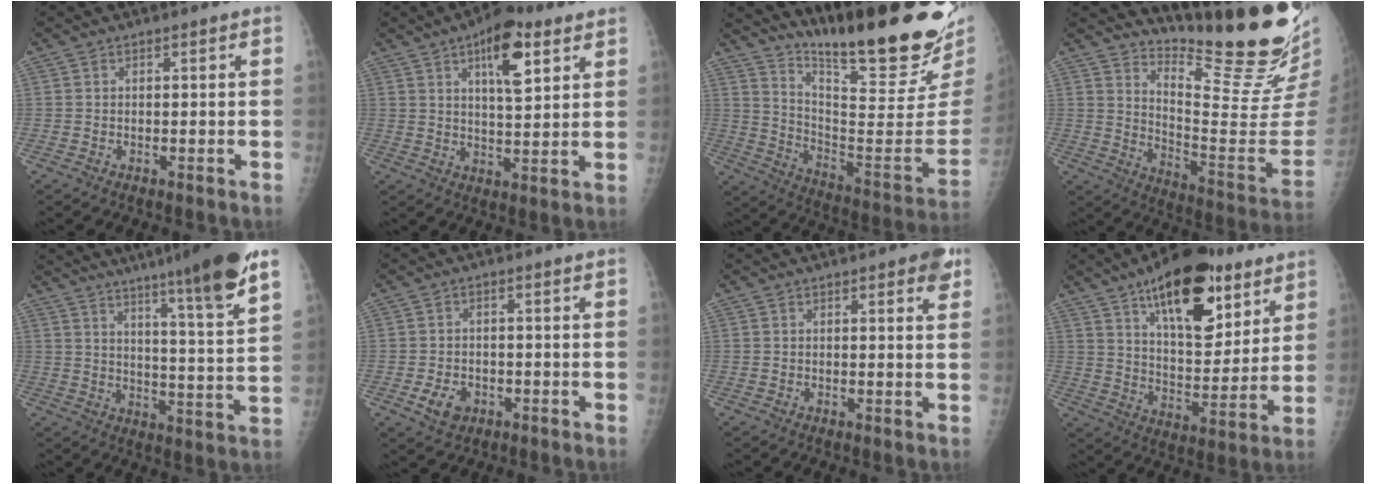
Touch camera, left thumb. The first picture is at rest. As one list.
[{"total": 10.6, "force": [5.3, 3.9, 8.3], "torque": [-0.110, -0.021, 0.081]}, {"total": 29.1, "force": [21.7, 4.9, 18.7], "torque": [-0.260, -0.145, 0.321]}, {"total": 22.4, "force": [19.7, 2.0, 10.4], "torque": [-0.126, -0.196, 0.277]}, {"total": 21.4, "force": [15.2, 0.7, 15.0], "torque": [-0.208, -0.070, 0.218]}, {"total": 4.3, "force": [-1.6, 3.2, 2.4], "torque": [-0.036, 0.002, -0.021]}, {"total": 4.1, "force": [2.3, 1.1, 3.2], "torque": [-0.031, -0.007, 0.022]}, {"total": 21.7, "force": [12.6, 9.5, 14.9], "torque": [-0.186, -0.058, 0.202]}]